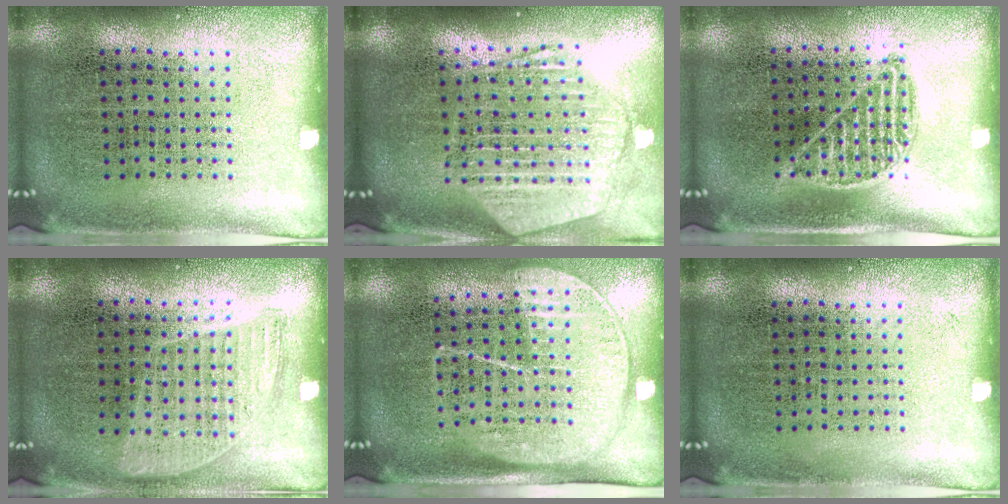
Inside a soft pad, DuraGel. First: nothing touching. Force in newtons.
{"total": 2.7, "press": 2.2, "slide": 1.5}
{"total": 0.9, "press": 0.9, "slide": 0.4}
{"total": 0.8, "press": 0.7, "slide": 0.4}
{"total": 1.7, "press": 1.4, "slide": 1.0}
{"total": 0.0}